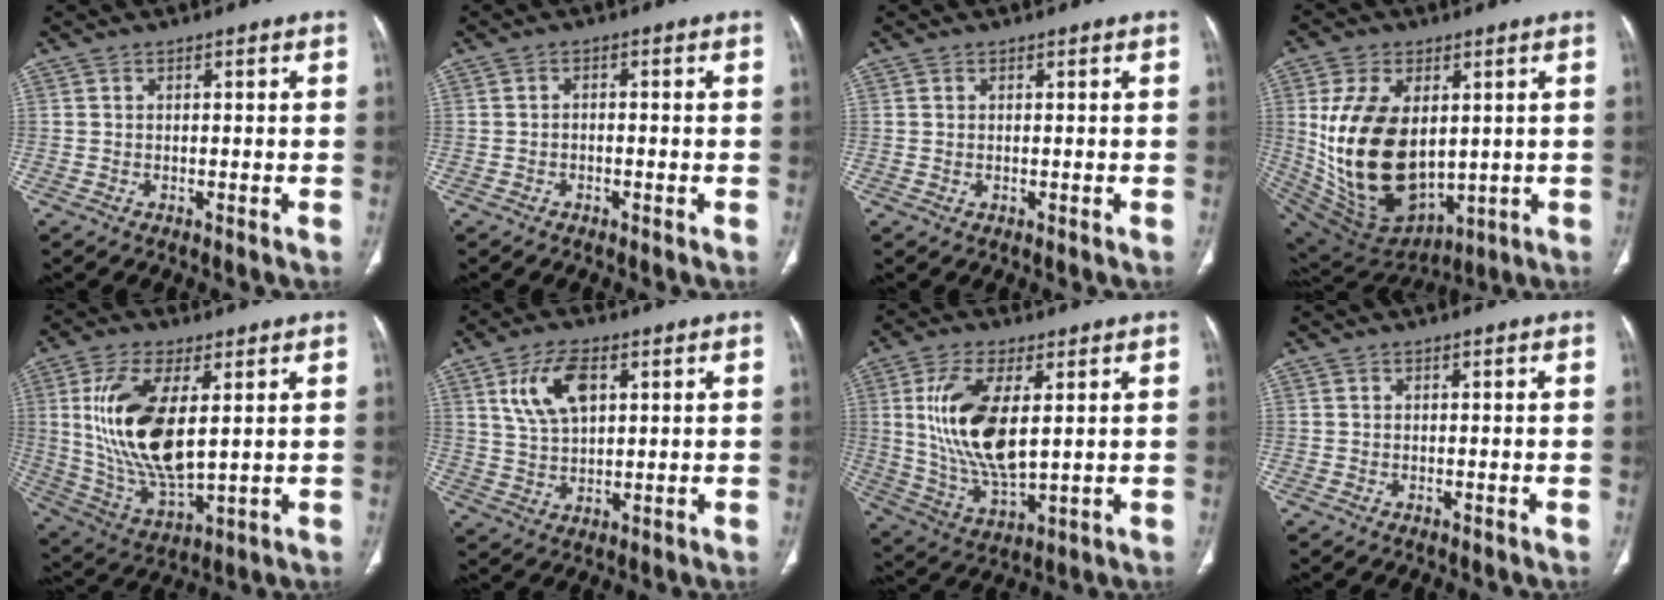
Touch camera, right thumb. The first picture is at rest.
{"total": 1.0, "force": [-0.5, 0.6, 0.6], "torque": [-0.010, 0.006, -0.009]}
{"total": 0.0}
{"total": 22.1, "force": [1.6, 13.8, 17.2], "torque": [-0.311, -0.026, 0.065]}
{"total": 17.9, "force": [3.4, 8.0, 15.6], "torque": [-0.311, -0.023, 0.076]}
{"total": 9.7, "force": [3.7, 5.1, 7.3], "torque": [-0.134, -0.008, 0.075]}
{"total": 15.8, "force": [3.0, 7.0, 13.8], "torque": [-0.275, -0.022, 0.069]}
{"total": 0.0}